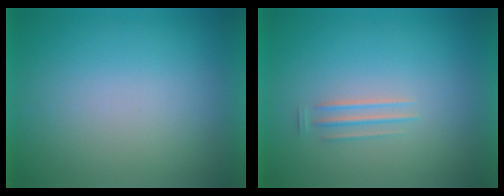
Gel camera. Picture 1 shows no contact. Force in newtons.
{"total": 1.6}